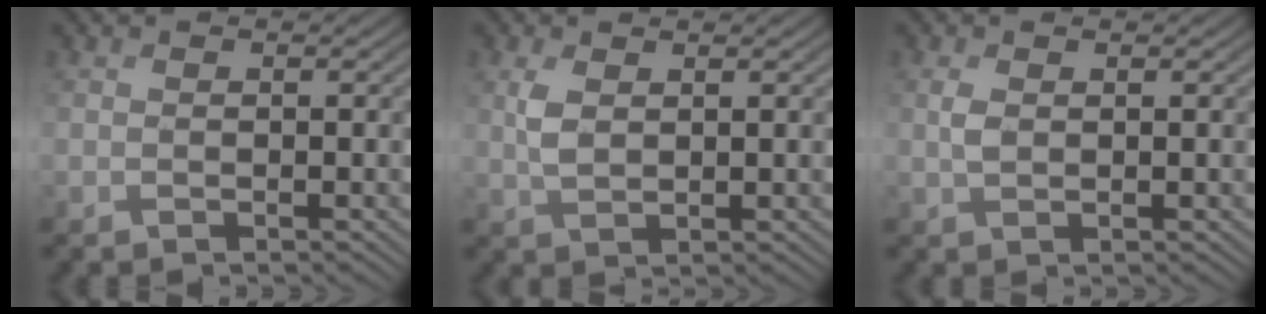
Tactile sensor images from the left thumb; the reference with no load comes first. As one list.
[{"total": 2.4, "force": [1.6, 0.7, 1.7], "torque": [-0.044, 0.006, 0.033]}, {"total": 1.6, "force": [1.0, 0.5, 1.1], "torque": [-0.028, 0.008, 0.021]}]